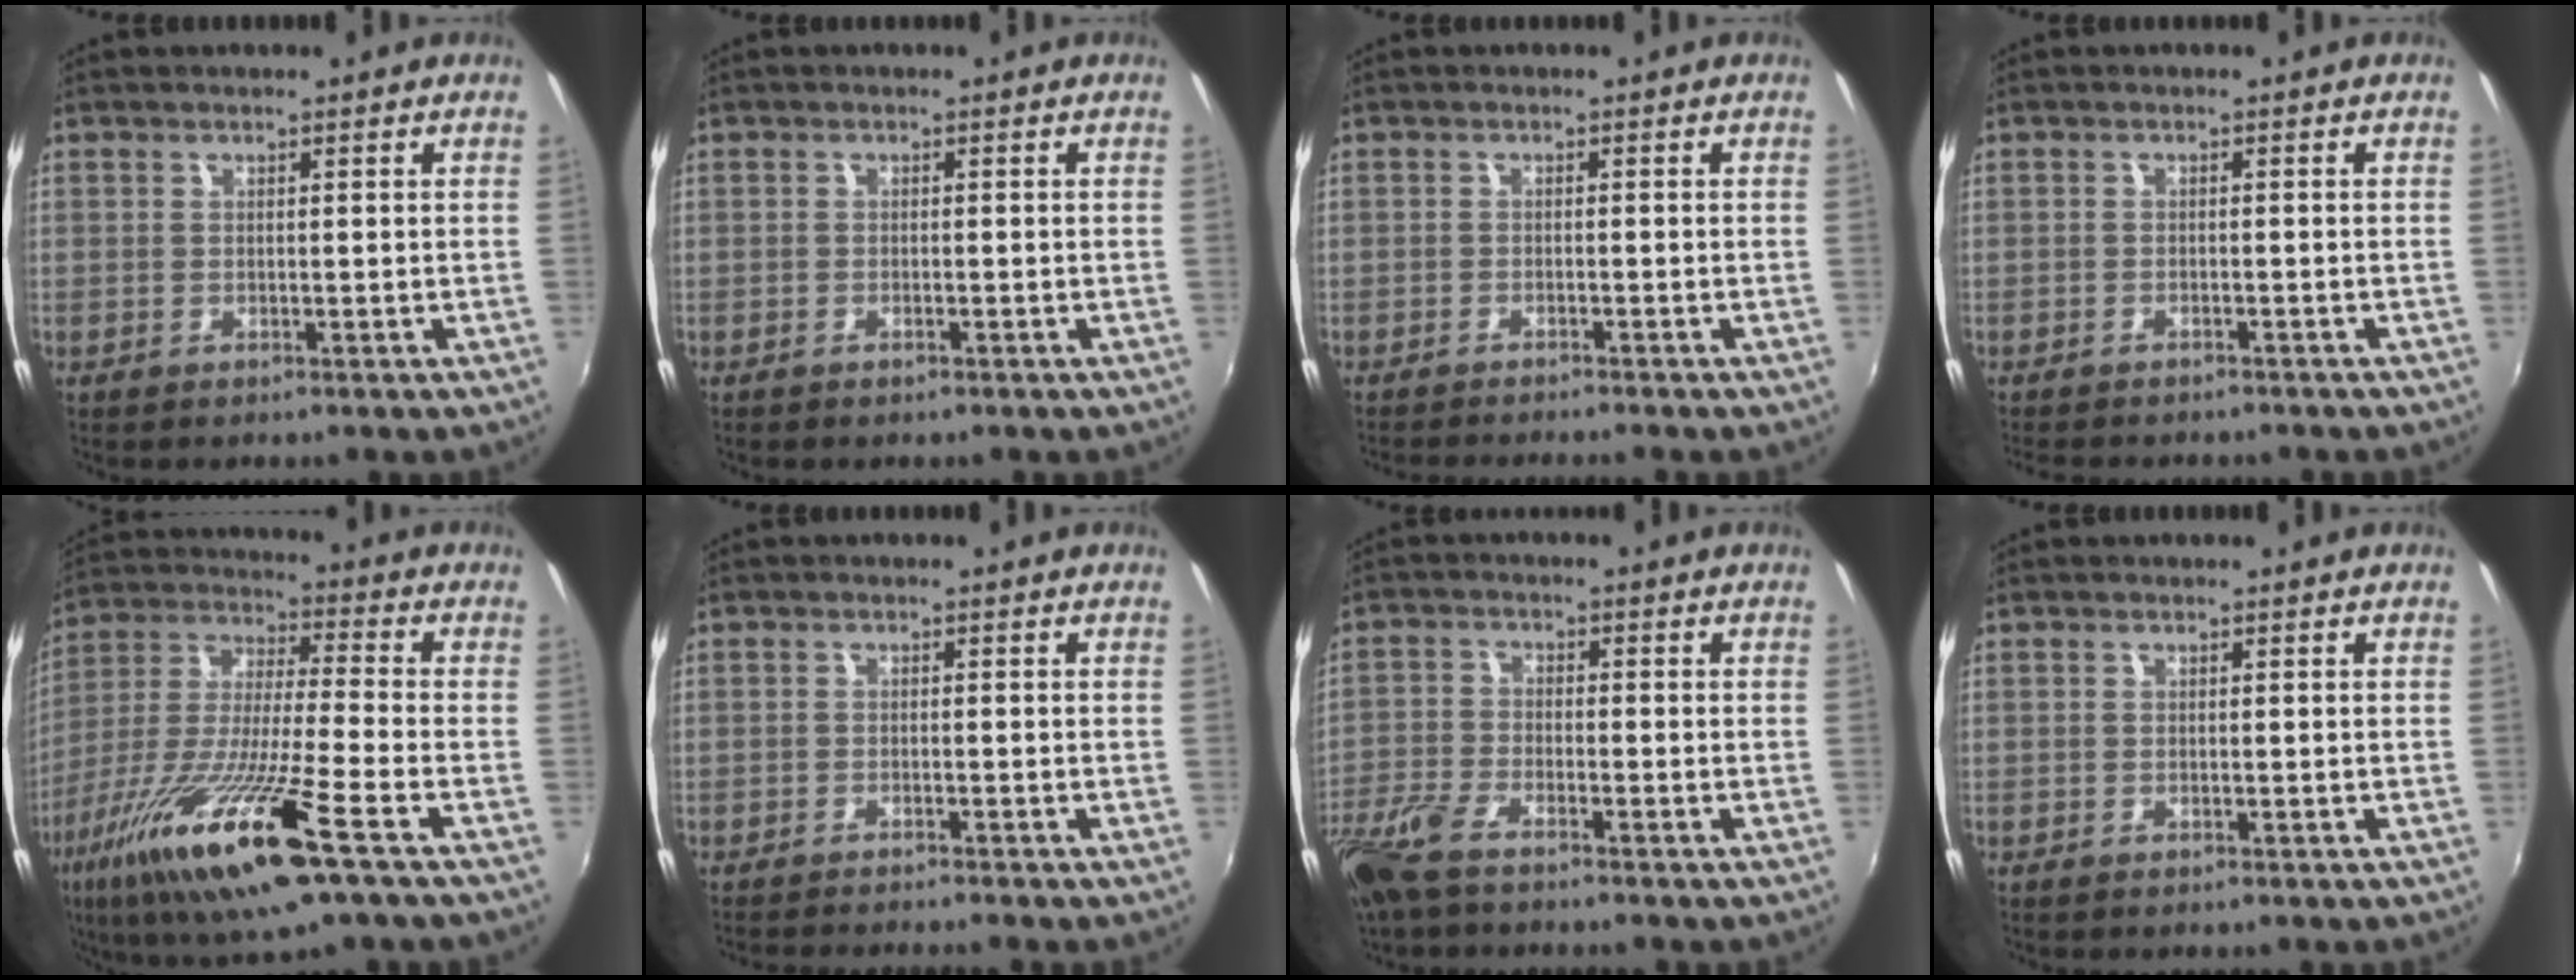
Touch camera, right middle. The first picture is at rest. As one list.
[{"total": 0.9, "force": [-0.7, 0.5, 0.1], "torque": [-0.005, -0.002, -0.013]}, {"total": 4.2, "force": [-3.9, -0.4, 1.5], "torque": [-0.038, -0.014, -0.065]}, {"total": 5.7, "force": [-5.0, 1.5, 2.1], "torque": [-0.052, -0.018, -0.076]}, {"total": 19.8, "force": [-10.0, 1.8, 17.0], "torque": [-0.340, -0.045, -0.191]}, {"total": 4.1, "force": [-3.8, -0.5, 1.4], "torque": [-0.038, -0.013, -0.063]}, {"total": 7.8, "force": [-6.0, 2.1, 4.5], "torque": [-0.113, -0.018, -0.126]}, {"total": 0.0}]